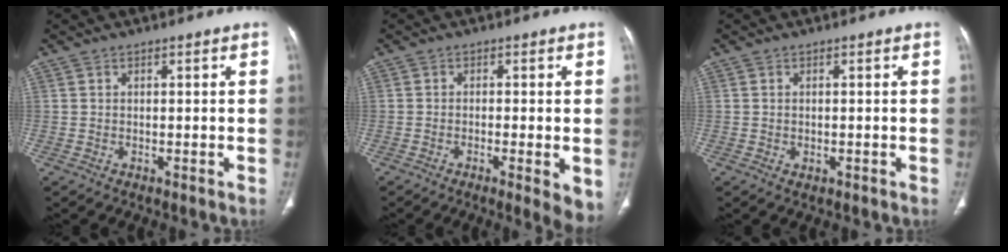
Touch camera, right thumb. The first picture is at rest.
{"total": 6.0, "force": [-1.8, 1.2, 5.6], "torque": [-0.085, -0.011, -0.030]}
{"total": 1.2, "force": [-0.3, 0.7, 0.9], "torque": [-0.021, 0.000, -0.001]}